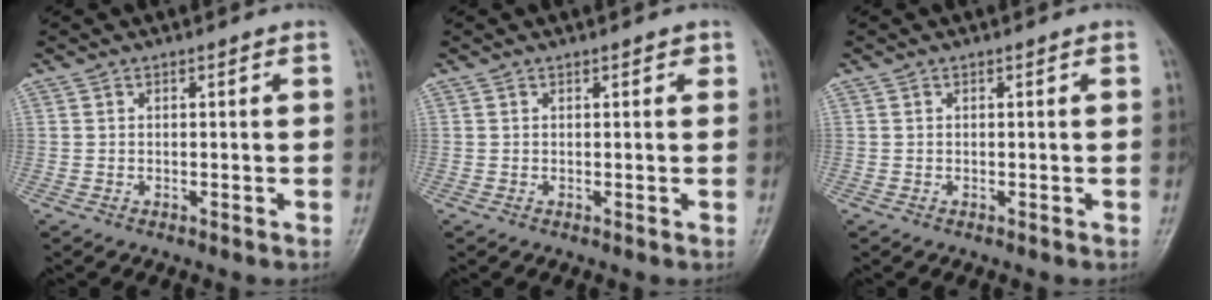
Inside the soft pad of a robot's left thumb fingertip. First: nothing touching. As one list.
[{"total": 1.2, "force": [0.6, 0.5, 0.8], "torque": [-0.008, 0.000, 0.005]}, {"total": 0.0}]